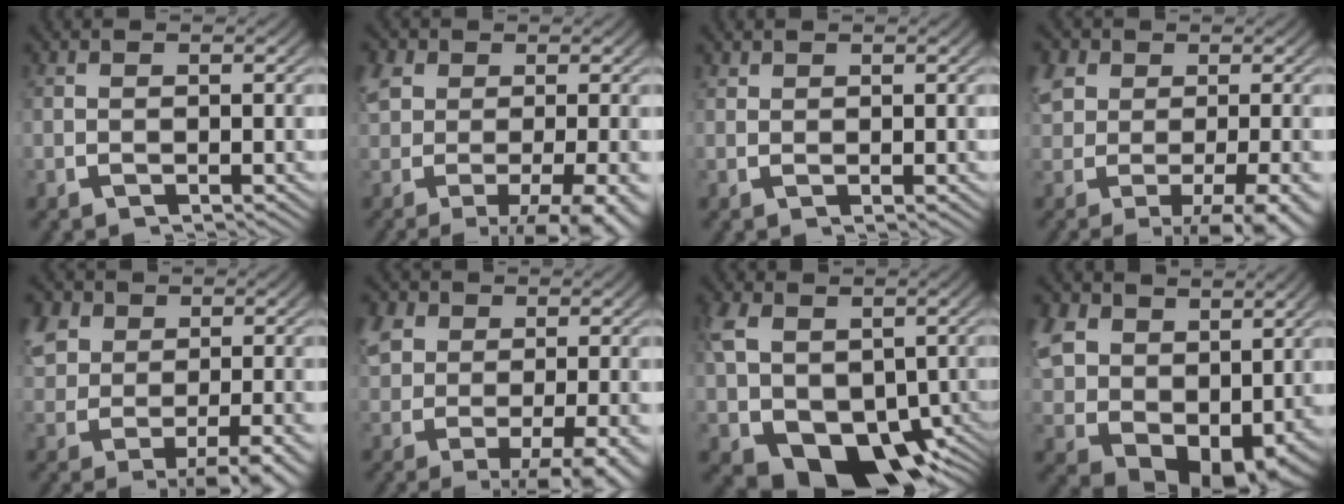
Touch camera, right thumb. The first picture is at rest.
{"total": 6.7, "force": [-2.8, 3.4, 5.1], "torque": [-0.091, -0.028, -0.022]}
{"total": 0.8, "force": [0.8, 0.0, 0.1], "torque": [0.001, 0.001, 0.020]}
{"total": 6.4, "force": [-2.1, 3.5, 4.9], "torque": [-0.094, -0.027, -0.009]}
{"total": 5.6, "force": [-0.5, 3.6, 4.3], "torque": [-0.091, -0.023, 0.015]}
{"total": 6.2, "force": [-1.4, 3.4, 5.0], "torque": [-0.091, -0.024, 0.002]}
{"total": 10.8, "force": [-3.0, 7.2, 7.4], "torque": [-0.143, -0.041, -0.020]}
{"total": 11.4, "force": [-1.2, 7.7, 8.3], "torque": [-0.177, -0.056, 0.013]}